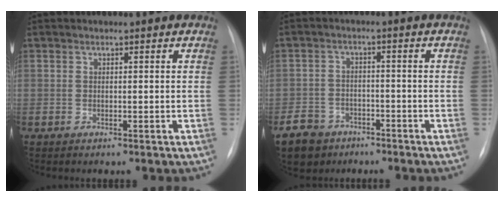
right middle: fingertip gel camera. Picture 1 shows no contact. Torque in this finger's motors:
{"motor_torque": [0.49, -0.61, 0.23, 0.04]}